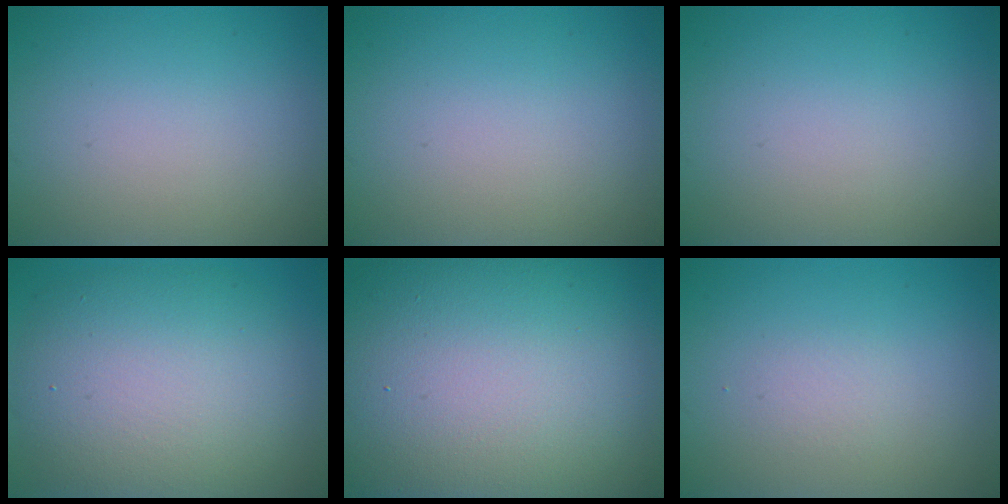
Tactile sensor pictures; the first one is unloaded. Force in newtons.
{"total": 0.0}
{"total": 0.0}
{"total": 9.8, "press": 9.8, "slide": 0.9}
{"total": 21.1, "press": 21.1, "slide": 0.7}
{"total": 1.0, "press": 1.0, "slide": 0.1}